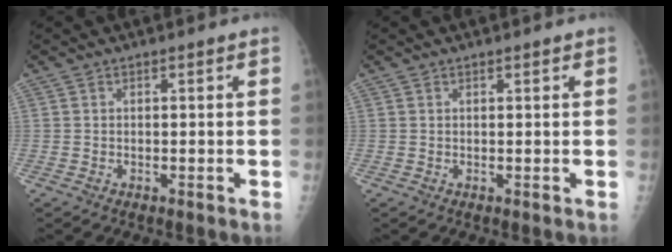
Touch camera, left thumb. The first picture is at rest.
{"total": 0.5, "force": [0.5, 0.1, 0.2], "torque": [-0.006, -0.003, 0.007]}